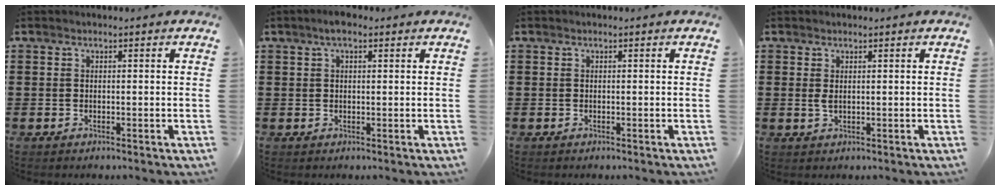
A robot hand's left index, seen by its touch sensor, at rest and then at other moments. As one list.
[{"total": 2.7, "force": [1.7, 0.9, 2.0], "torque": [-0.041, 0.006, 0.029]}, {"total": 0.0}, {"total": 1.4, "force": [0.5, 0.5, 1.2], "torque": [-0.034, 0.000, 0.006]}]